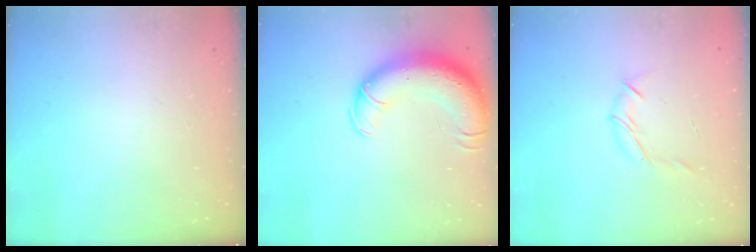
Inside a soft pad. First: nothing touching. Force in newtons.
{"total": 16.2, "press": 15.7, "slide": 3.9}
{"total": 6.4, "press": 6.3, "slide": 0.9}